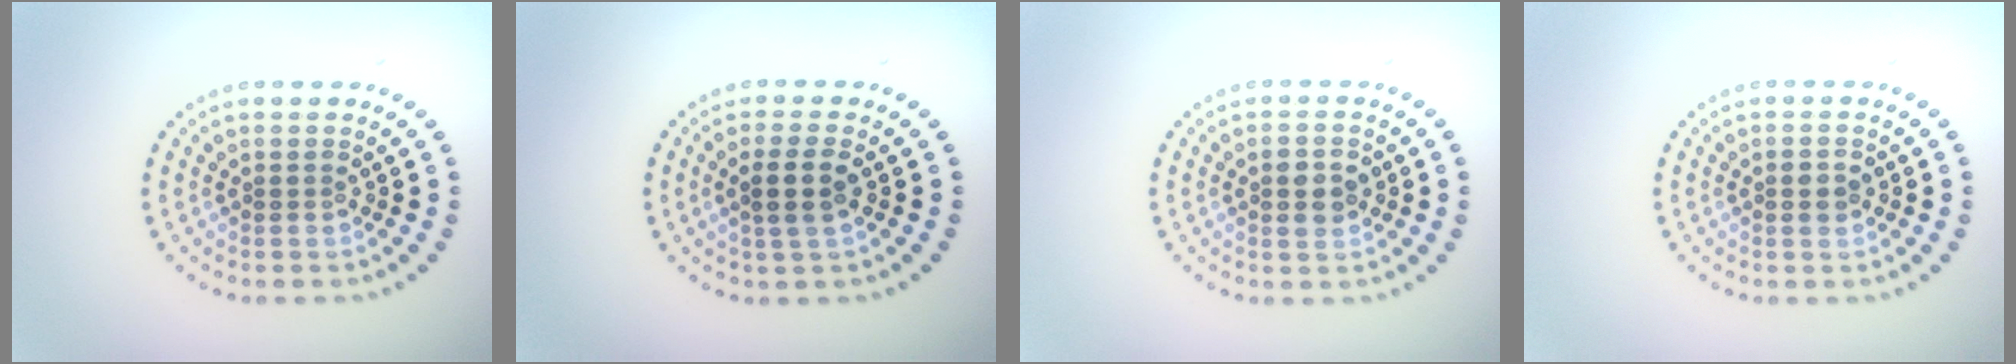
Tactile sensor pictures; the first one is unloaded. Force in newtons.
{"total": 2.5, "press": 2.2, "slide": 1.0}
{"total": 2.7, "press": 2.7, "slide": 0.2}
{"total": 1.4, "press": 1.4, "slide": 0.1}